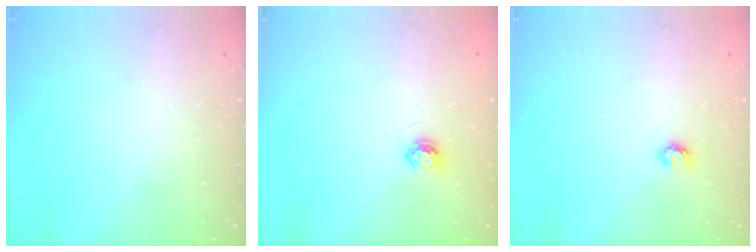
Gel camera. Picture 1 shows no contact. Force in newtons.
{"total": 4.5, "press": 4.4, "slide": 0.5}
{"total": 3.4, "press": 3.4, "slide": 0.3}